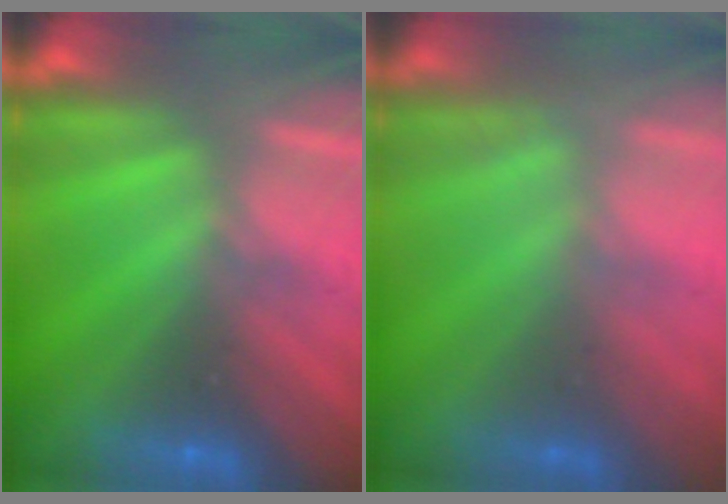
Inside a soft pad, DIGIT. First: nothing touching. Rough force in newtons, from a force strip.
{"total": 2.4}